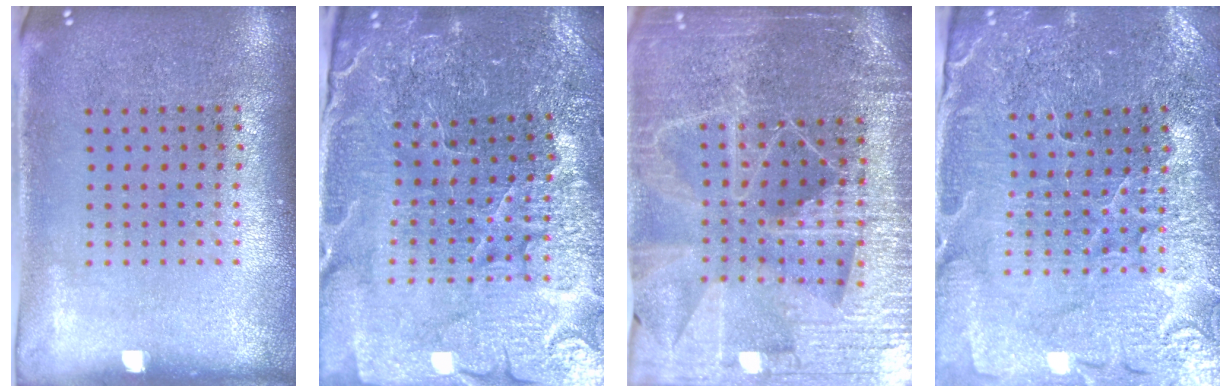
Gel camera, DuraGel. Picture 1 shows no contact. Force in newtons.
{"total": 4.3, "press": 4.2, "slide": 1.0}
{"total": 5.7, "press": 5.0, "slide": 2.8}
{"total": 3.4, "press": 3.4, "slide": 0.3}